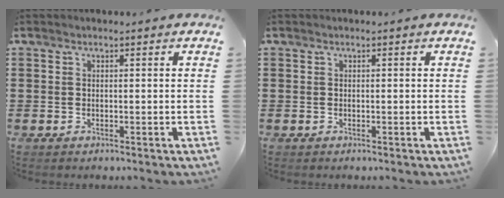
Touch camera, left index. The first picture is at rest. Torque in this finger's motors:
{"motor_torque": [0.00, 0.00, 0.00, 0.00]}